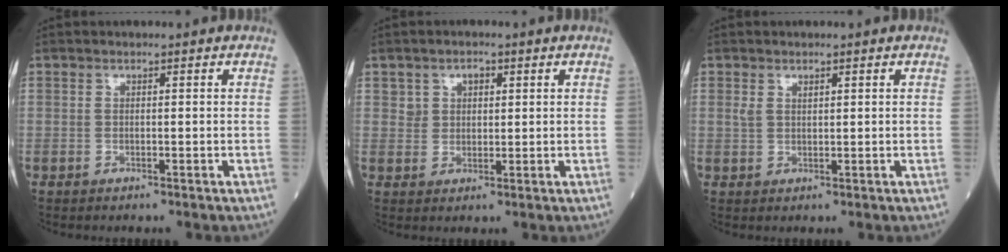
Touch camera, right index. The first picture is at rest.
{"total": 3.1, "force": [1.5, 2.4, 1.4], "torque": [-0.023, 0.007, 0.027]}
{"total": 1.8, "force": [1.0, 0.9, 1.2], "torque": [-0.030, 0.008, 0.025]}